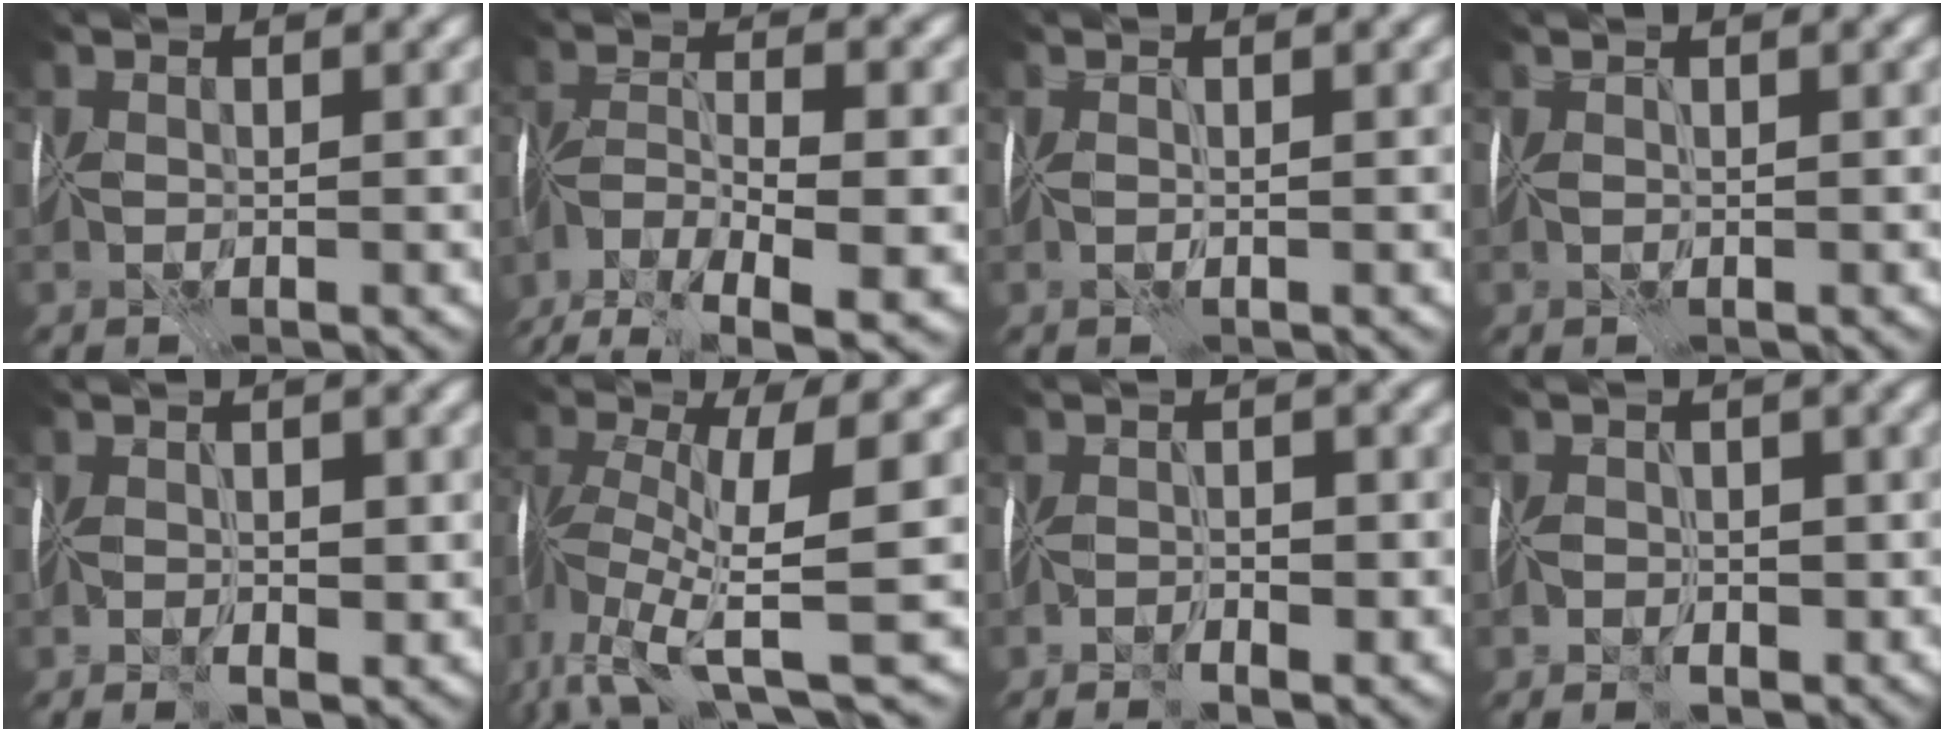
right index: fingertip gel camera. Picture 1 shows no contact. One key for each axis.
{"total": 8.8, "fx": -5.6, "fy": 2.8, "fz": 6.2, "tx": -0.107, "ty": -0.007, "tz": -0.103}
{"total": 0.7, "fx": 0.1, "fy": -0.6, "fz": 0.4, "tx": -0.004, "ty": 0.000, "tz": 0.002}
{"total": 0.7, "fx": 0.4, "fy": -0.4, "fz": 0.4, "tx": -0.003, "ty": 0.004, "tz": 0.008}
{"total": 2.6, "fx": -0.9, "fy": 1.0, "fz": 2.3, "tx": -0.036, "ty": -0.007, "tz": -0.013}
{"total": 8.8, "fx": -1.5, "fy": 3.1, "fz": 8.1, "tx": -0.166, "ty": -0.032, "tz": -0.024}
{"total": 2.5, "fx": -1.6, "fy": 0.5, "fz": 1.8, "tx": -0.023, "ty": -0.001, "tz": -0.025}
{"total": 2.2, "fx": -1.4, "fy": 1.4, "fz": 1.1, "tx": -0.007, "ty": -0.005, "tz": -0.027}